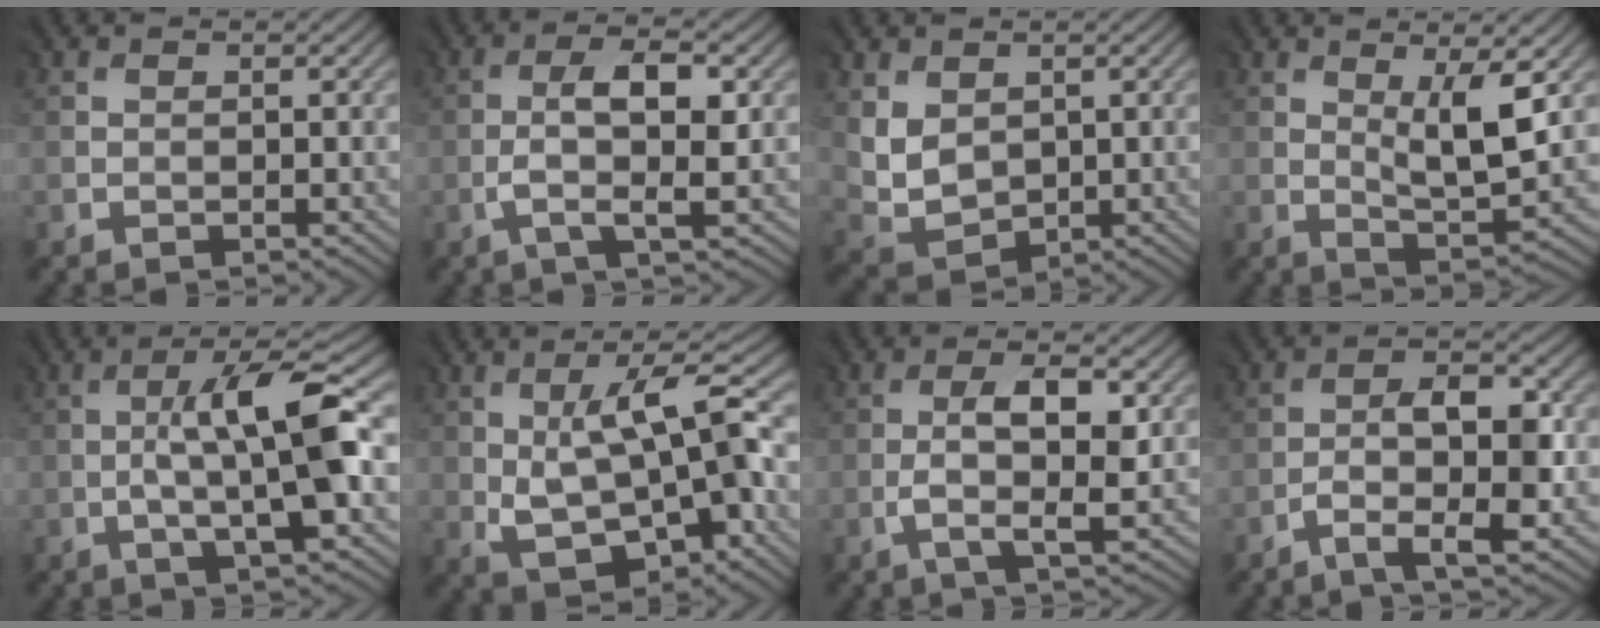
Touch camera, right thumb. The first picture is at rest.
{"total": 5.1, "force": [-0.3, 1.3, 4.9], "torque": [-0.095, 0.009, -0.009]}
{"total": 5.7, "force": [2.0, 4.3, 3.2], "torque": [-0.097, -0.012, 0.047]}
{"total": 6.5, "force": [1.8, 1.8, 6.0], "torque": [-0.106, -0.009, 0.037]}
{"total": 10.4, "force": [-0.4, 2.1, 10.2], "torque": [-0.158, 0.014, -0.008]}
{"total": 9.7, "force": [-0.1, 3.9, 8.9], "torque": [-0.162, -0.002, 0.005]}
{"total": 5.6, "force": [-0.1, 1.5, 5.4], "torque": [-0.101, 0.005, -0.005]}
{"total": 6.7, "force": [-2.7, 1.8, 5.8], "torque": [-0.094, 0.007, -0.050]}